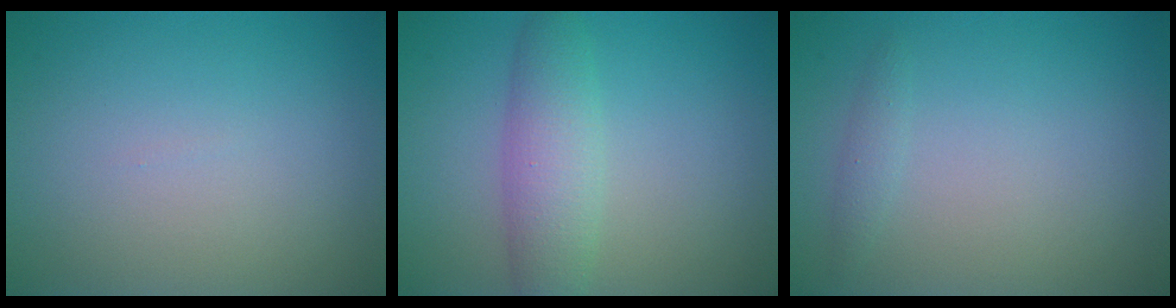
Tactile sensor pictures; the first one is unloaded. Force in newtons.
{"total": 4.0, "press": 4.0, "slide": 0.0}
{"total": 0.8, "press": 0.8, "slide": 0.1}